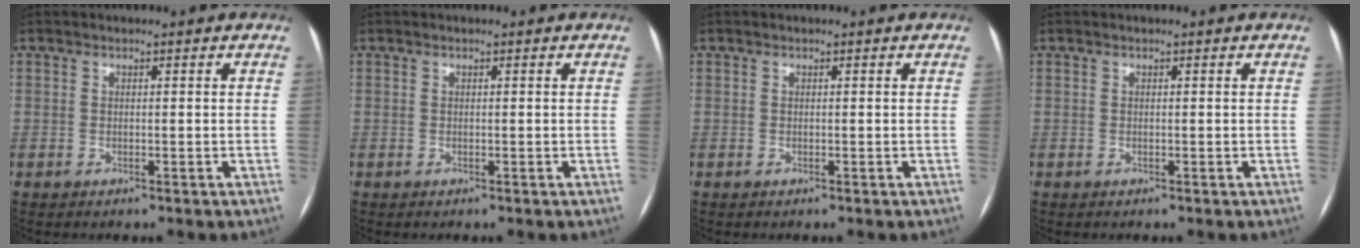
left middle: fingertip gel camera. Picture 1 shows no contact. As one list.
[{"total": 0.0}, {"total": 0.0}, {"total": 0.0}]